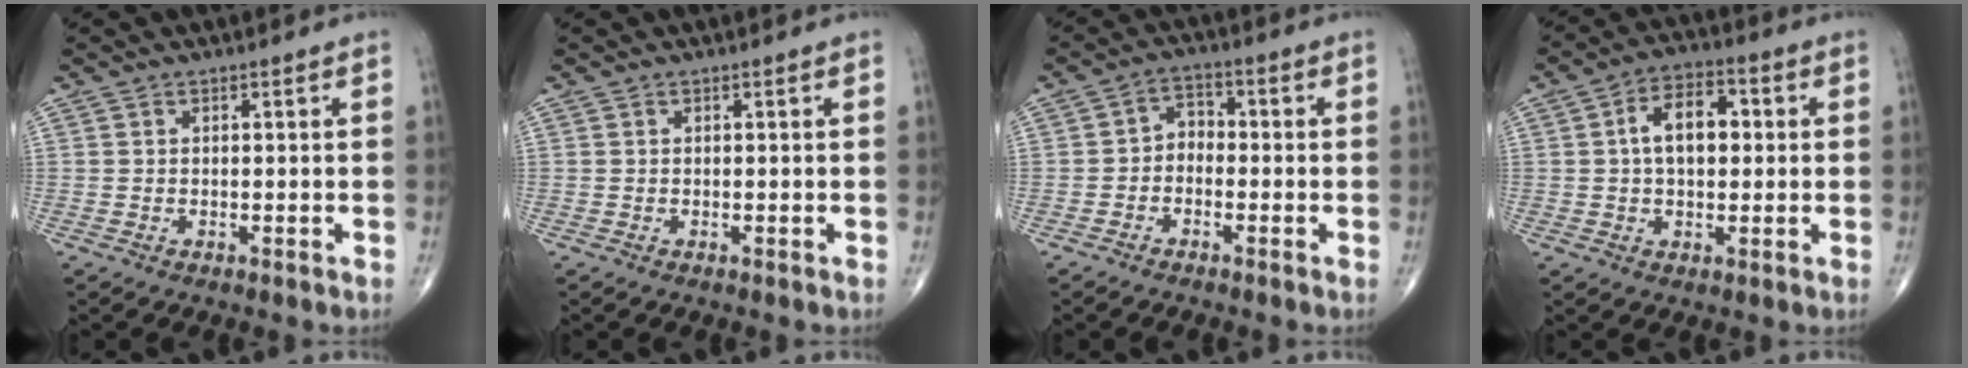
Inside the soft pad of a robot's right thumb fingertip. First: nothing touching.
{"total": 0.0}
{"total": 3.8, "force": [-1.2, 2.8, 2.2], "torque": [-0.017, 0.025, -0.035]}
{"total": 9.4, "force": [1.2, 5.7, 7.4], "torque": [-0.109, 0.021, 0.015]}